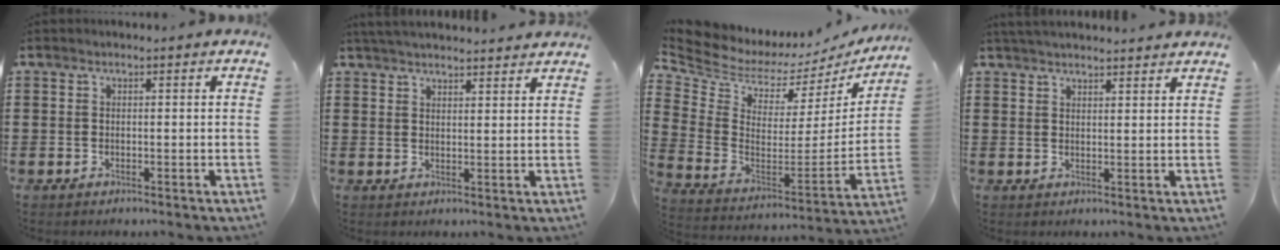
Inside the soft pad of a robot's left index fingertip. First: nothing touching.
{"total": 3.3, "force": [3.3, -0.1, 0.6], "torque": [-0.021, -0.006, 0.061]}
{"total": 4.7, "force": [4.0, 2.1, 1.2], "torque": [-0.058, -0.051, 0.065]}
{"total": 2.9, "force": [2.9, -0.1, 0.5], "torque": [-0.017, -0.004, 0.055]}